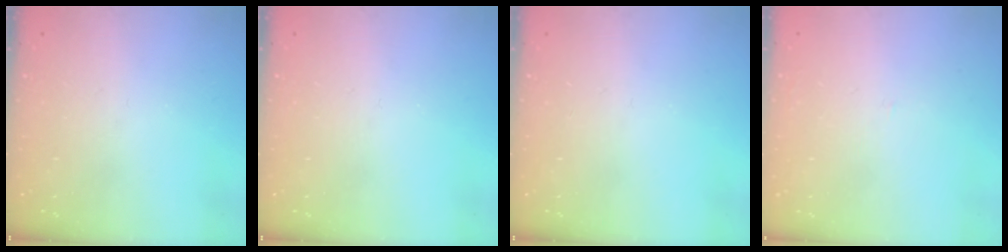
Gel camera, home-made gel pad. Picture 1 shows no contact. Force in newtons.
{"total": 0.0}
{"total": 0.0}
{"total": 0.9, "press": 0.9, "slide": 0.1}